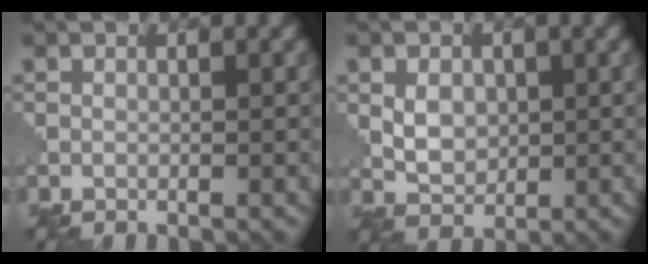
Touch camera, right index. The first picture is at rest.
{"total": 3.0, "force": [0.3, 2.2, 2.0], "torque": [-0.037, -0.002, 0.005]}